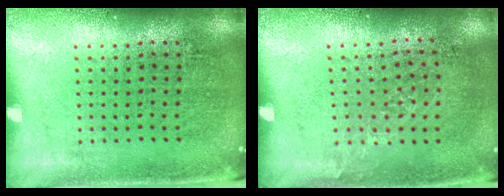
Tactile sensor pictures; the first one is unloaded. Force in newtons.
{"total": 0.8, "press": 0.7, "slide": 0.4}